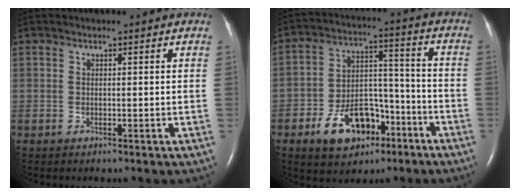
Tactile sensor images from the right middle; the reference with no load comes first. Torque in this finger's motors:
{"motor_torque": [0.39, -0.25, 0.25, 0.11]}